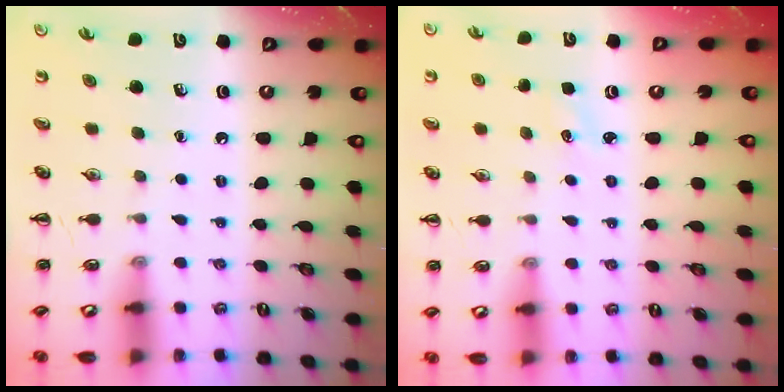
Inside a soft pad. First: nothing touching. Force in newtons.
{"total": 1.5, "press": 1.4, "slide": 0.4}